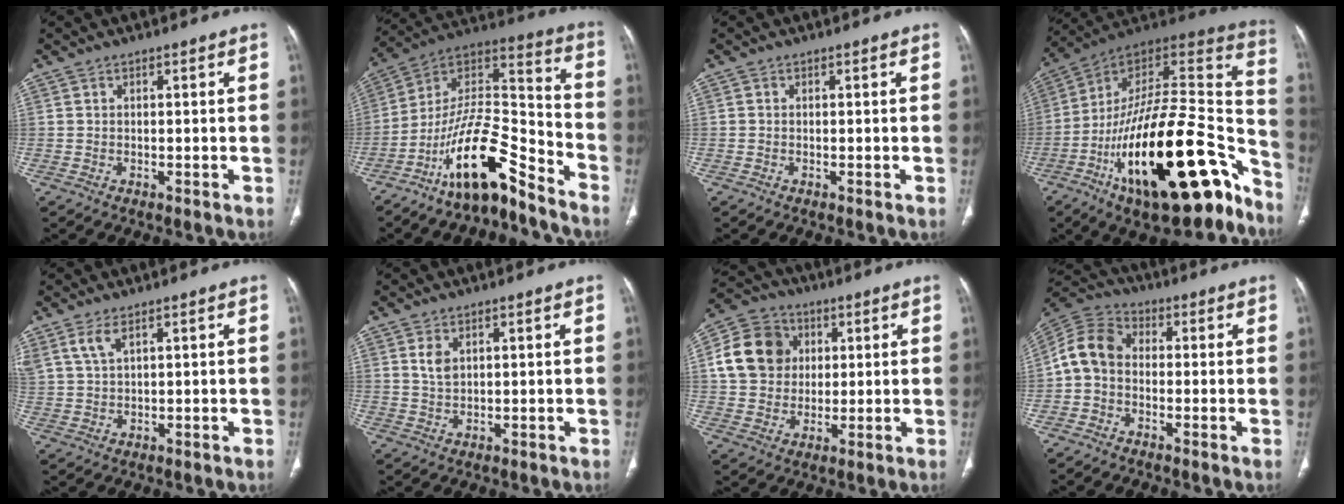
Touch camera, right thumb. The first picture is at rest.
{"total": 17.0, "force": [-12.0, 5.1, 10.9], "torque": [-0.171, 0.110, -0.215]}
{"total": 0.0}
{"total": 34.7, "force": [-17.8, 13.8, 26.4], "torque": [-0.325, 0.090, -0.281]}
{"total": 4.1, "force": [2.5, 1.4, 2.9], "torque": [-0.069, -0.005, 0.062]}
{"total": 3.0, "force": [1.3, 1.8, 2.1], "torque": [-0.036, -0.006, 0.032]}
{"total": 13.0, "force": [2.7, 11.2, 5.9], "torque": [-0.096, 0.008, 0.042]}
{"total": 8.5, "force": [-0.8, 6.5, 5.5], "torque": [-0.098, 0.027, -0.032]}